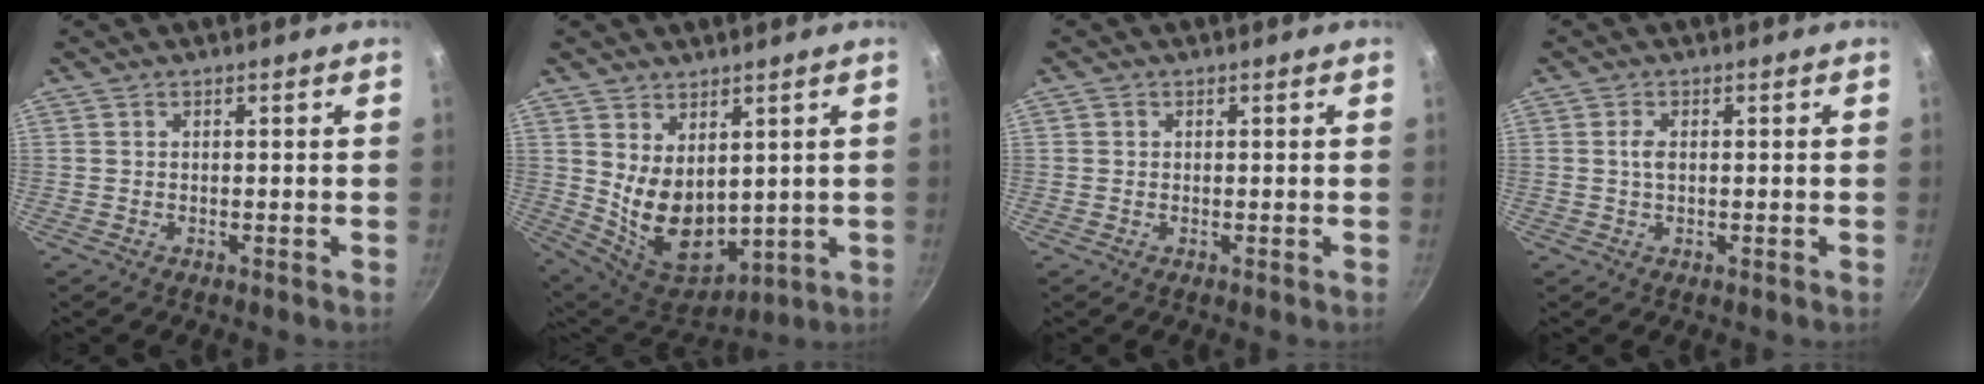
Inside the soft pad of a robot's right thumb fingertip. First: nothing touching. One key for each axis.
{"total": 12.4, "fx": 2.6, "fy": 8.0, "fz": 9.1, "tx": -0.129, "ty": -0.048, "tz": 0.076}
{"total": 0.7, "fx": 0.1, "fy": 0.7, "fz": 0.1, "tx": 0.001, "ty": 0.002, "tz": -0.001}
{"total": 1.8, "fx": 0.2, "fy": 0.9, "fz": 1.5, "tx": -0.030, "ty": 0.002, "tz": 0.003}